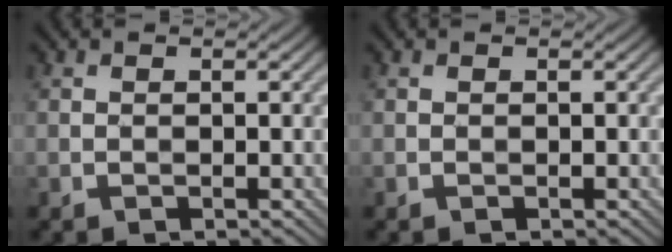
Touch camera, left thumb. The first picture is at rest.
{"total": 0.0}